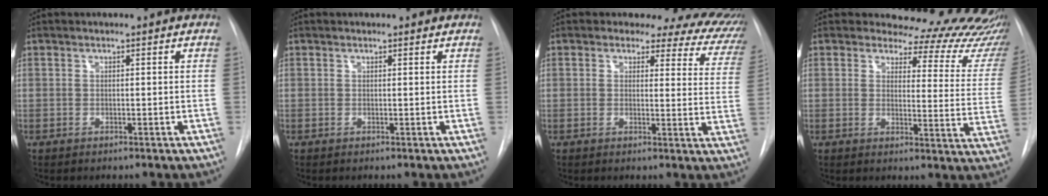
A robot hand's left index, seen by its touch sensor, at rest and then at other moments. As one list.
[{"total": 1.3, "force": [1.2, 0.5, 0.2], "torque": [-0.012, 0.012, 0.011]}, {"total": 13.3, "force": [11.0, 5.8, 4.7], "torque": [-0.025, -0.024, 0.086]}, {"total": 17.3, "force": [16.3, 4.9, 2.8], "torque": [0.009, -0.097, 0.148]}]